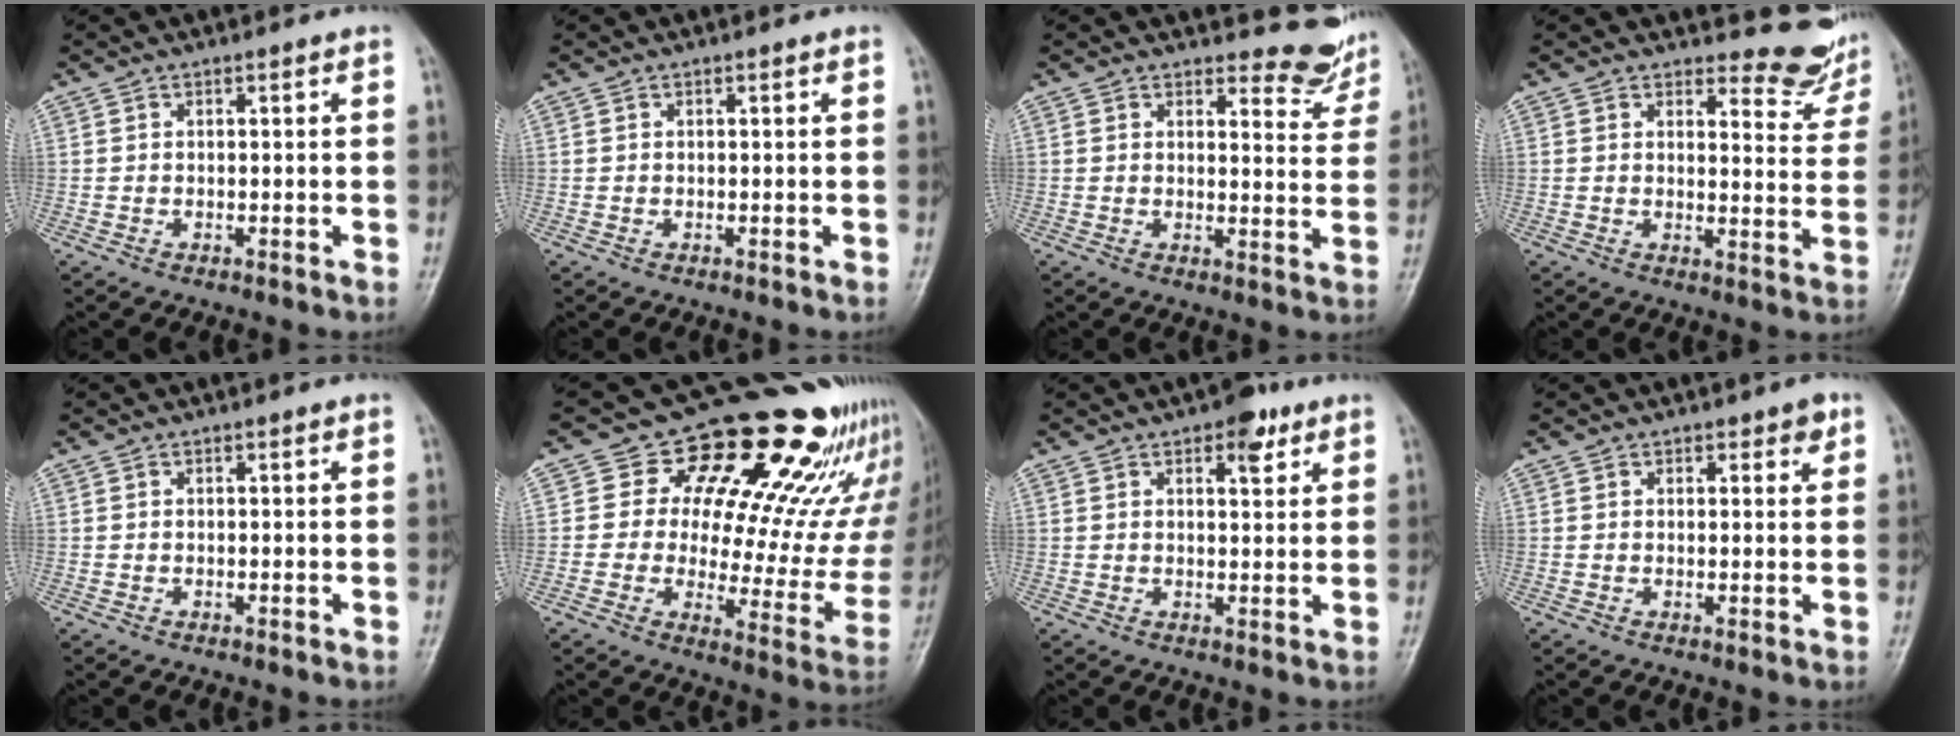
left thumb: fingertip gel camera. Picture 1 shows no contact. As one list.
[{"total": 0.0}, {"total": 6.3, "force": [6.0, 1.9, 0.0], "torque": [0.024, -0.060, 0.061]}, {"total": 8.0, "force": [7.7, 2.3, 0.3], "torque": [0.024, -0.081, 0.076]}, {"total": 0.0}, {"total": 23.8, "force": [14.8, 11.3, 14.9], "torque": [-0.146, -0.072, 0.187]}, {"total": 5.2, "force": [2.9, 2.3, 3.7], "torque": [-0.032, -0.010, 0.035]}, {"total": 2.5, "force": [1.4, 1.4, 1.5], "torque": [-0.002, -0.005, 0.017]}]